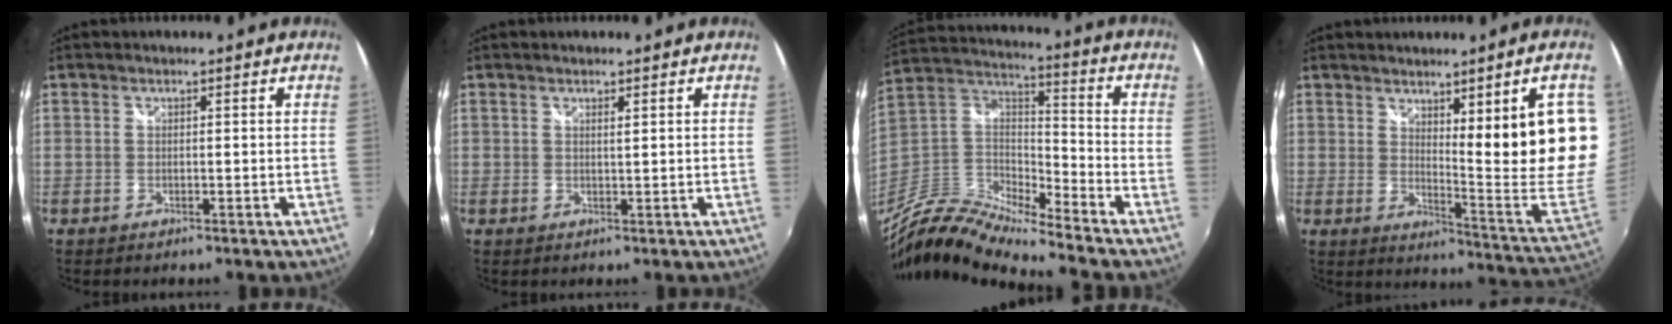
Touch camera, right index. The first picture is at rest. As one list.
[{"total": 2.1, "force": [0.9, -1.9, -0.1], "torque": [0.010, -0.007, 0.018]}, {"total": 14.6, "force": [-12.6, 0.4, 7.4], "torque": [-0.151, -0.012, -0.256]}, {"total": 18.9, "force": [5.8, 1.9, 17.9], "torque": [-0.209, -0.016, 0.101]}]